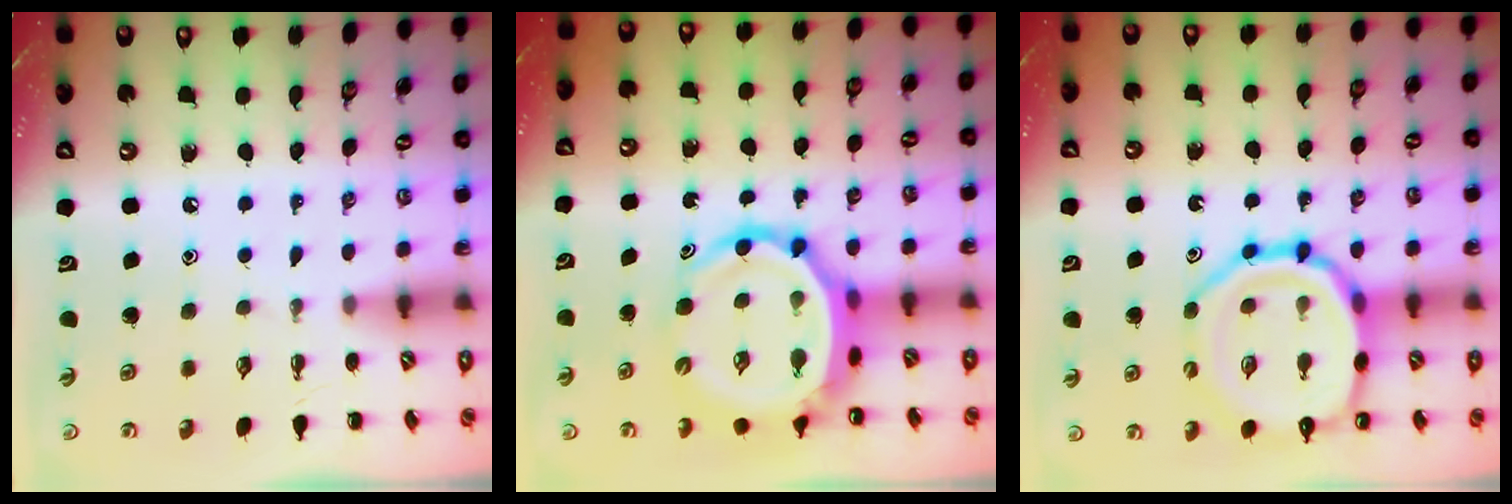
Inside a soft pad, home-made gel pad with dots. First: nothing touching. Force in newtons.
{"total": 10.6, "press": 10.2, "slide": 2.9}
{"total": 17.0, "press": 16.8, "slide": 2.5}